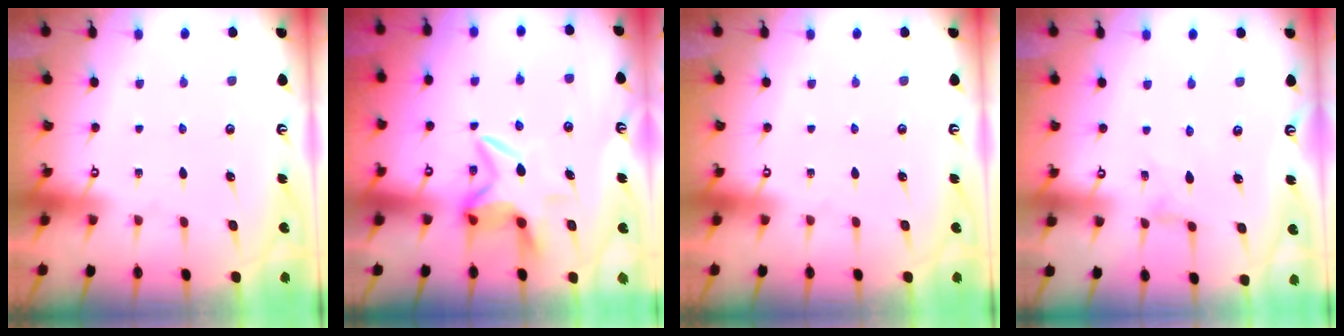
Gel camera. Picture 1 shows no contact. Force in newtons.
{"total": 6.4, "press": 6.4, "slide": 0.7}
{"total": 0.0}
{"total": 0.0}